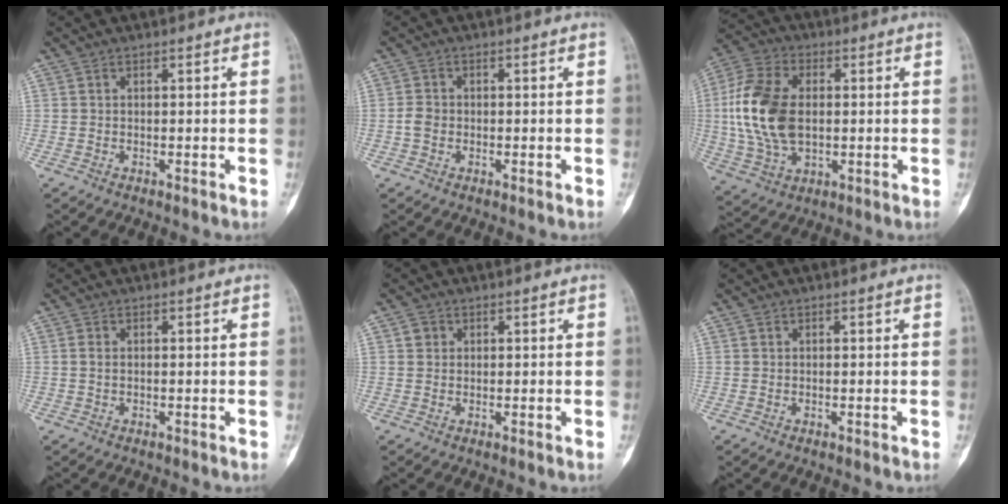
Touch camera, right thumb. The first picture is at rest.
{"total": 2.3, "force": [-0.5, 1.9, 1.3], "torque": [-0.022, 0.008, -0.011]}
{"total": 16.2, "force": [0.9, 10.1, 12.6], "torque": [-0.260, 0.007, 0.020]}
{"total": 1.3, "force": [0.1, 0.8, 1.0], "torque": [-0.021, 0.001, 0.002]}
{"total": 1.6, "force": [0.5, 1.5, 0.4], "torque": [0.003, 0.001, 0.005]}
{"total": 0.0}